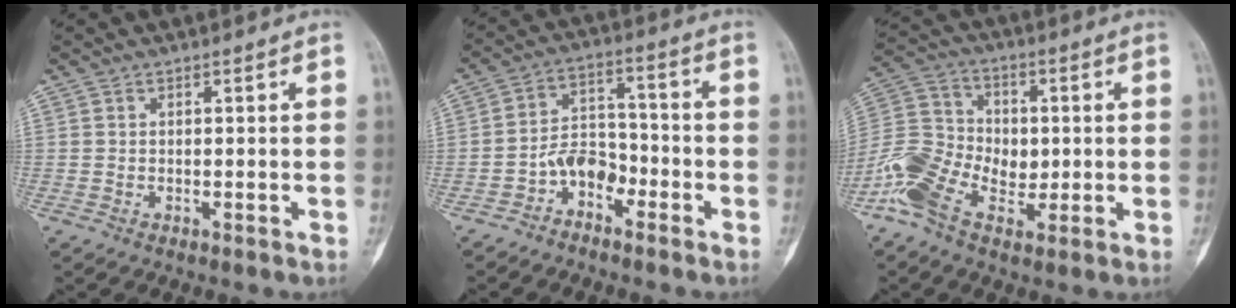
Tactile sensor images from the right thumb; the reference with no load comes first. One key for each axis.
{"total": 6.6, "fx": -3.7, "fy": 4.3, "fz": 3.4, "tx": -0.039, "ty": 0.044, "tz": -0.077}
{"total": 12.6, "fx": -3.0, "fy": 8.8, "fz": 8.5, "tx": -0.145, "ty": 0.020, "tz": -0.065}